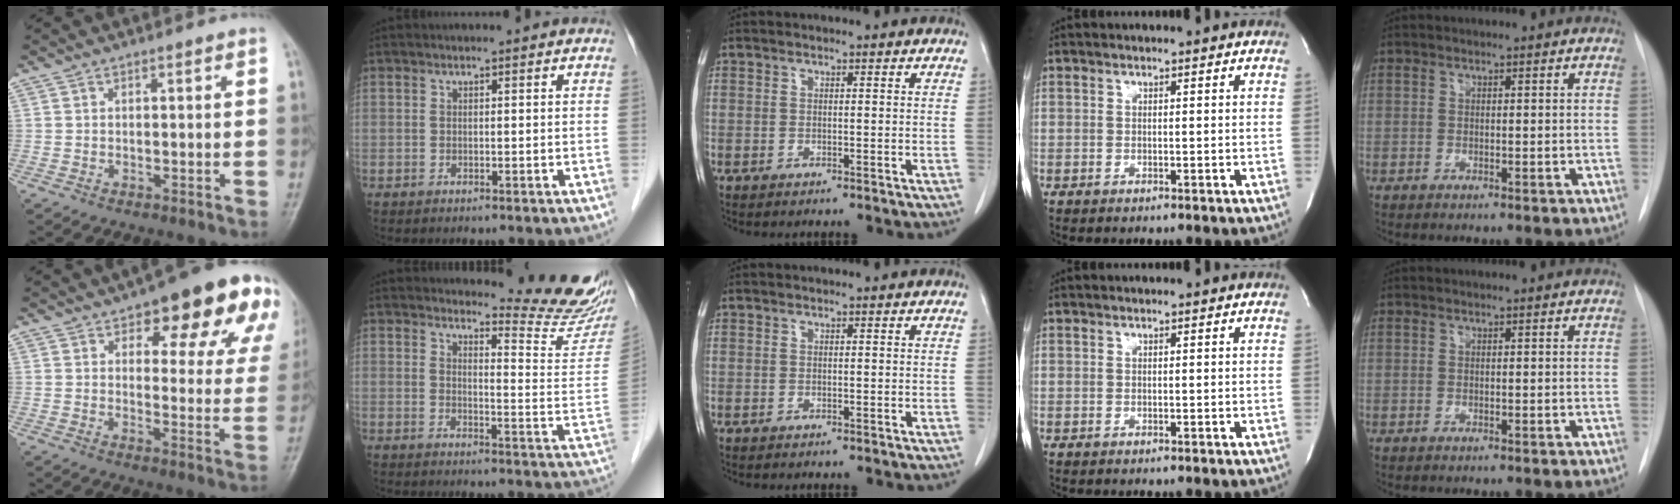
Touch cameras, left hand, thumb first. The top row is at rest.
{"thumb": {"total": 20.4, "force": [11.6, 7.8, 14.8], "torque": [-0.136, -0.029, 0.137]}, "index": {"total": 12.9, "force": [12.6, -0.4, 2.4], "torque": [-0.025, -0.103, 0.139]}}